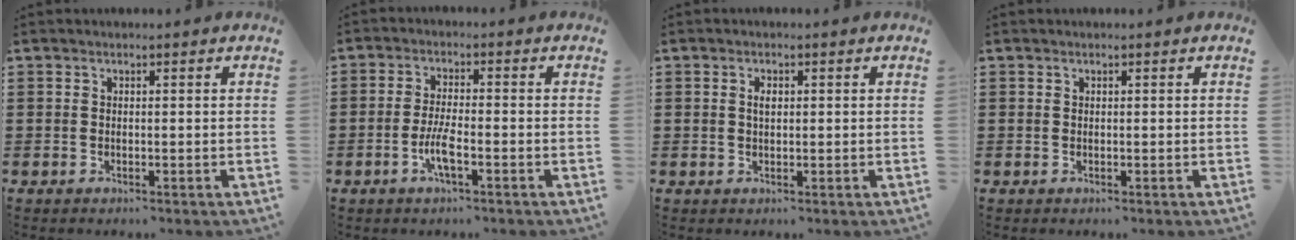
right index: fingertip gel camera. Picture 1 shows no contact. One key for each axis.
{"total": 4.1, "fx": -1.8, "fy": 0.7, "fz": 3.6, "tx": -0.082, "ty": -0.006, "tz": -0.039}
{"total": 1.6, "fx": 0.3, "fy": 0.8, "fz": 1.4, "tx": -0.029, "ty": 0.005, "tz": 0.004}
{"total": 0.0}